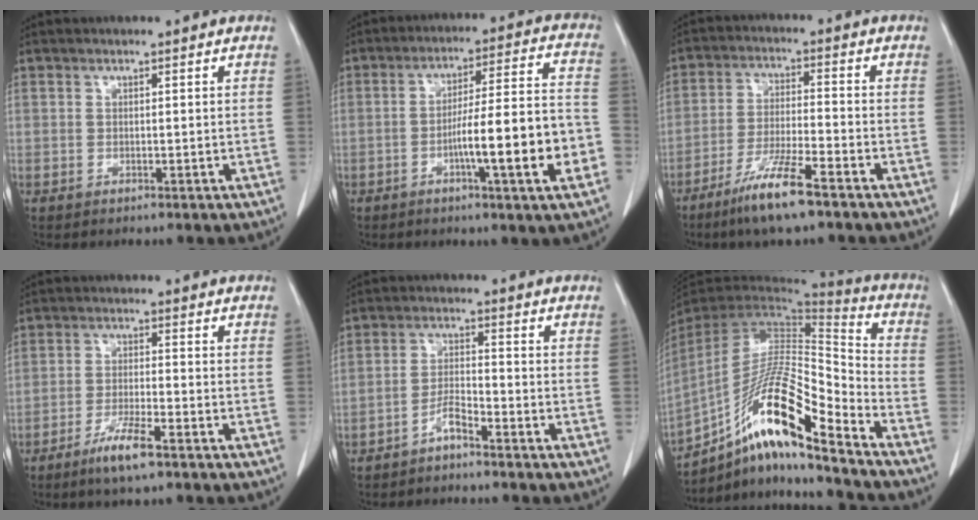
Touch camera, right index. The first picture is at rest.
{"total": 14.1, "force": [-4.3, 0.4, 13.4], "torque": [-0.205, 0.009, -0.066]}
{"total": 9.1, "force": [-6.3, 0.3, 6.6], "torque": [-0.130, -0.022, -0.118]}
{"total": 5.5, "force": [-3.7, 0.2, 4.0], "torque": [-0.079, -0.007, -0.071]}
{"total": 3.2, "force": [-2.7, 0.2, 1.7], "torque": [-0.033, 0.004, -0.052]}
{"total": 19.6, "force": [-13.0, 1.7, 14.7], "torque": [-0.289, -0.005, -0.236]}